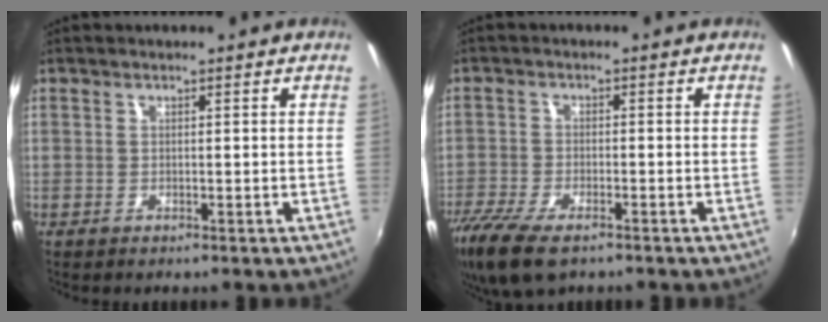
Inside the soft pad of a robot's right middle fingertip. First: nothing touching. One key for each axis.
{"total": 13.2, "fx": -9.1, "fy": 5.2, "fz": 7.9, "tx": -0.194, "ty": -0.051, "tz": -0.169}